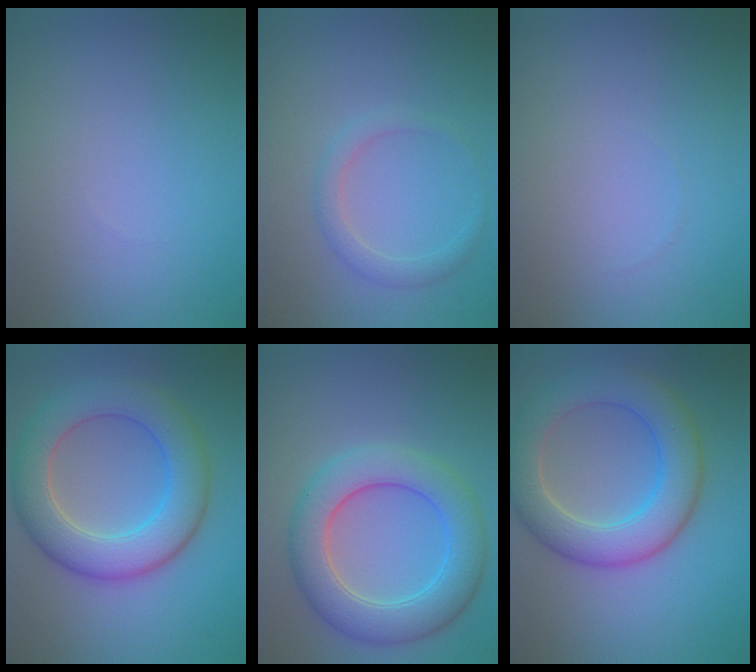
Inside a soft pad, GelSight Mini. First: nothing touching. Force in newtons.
{"total": 1.7, "press": 1.7, "slide": 0.1}
{"total": 0.0}
{"total": 7.4, "press": 7.4, "slide": 0.4}
{"total": 6.8, "press": 6.8, "slide": 0.5}
{"total": 7.1, "press": 7.1, "slide": 0.5}